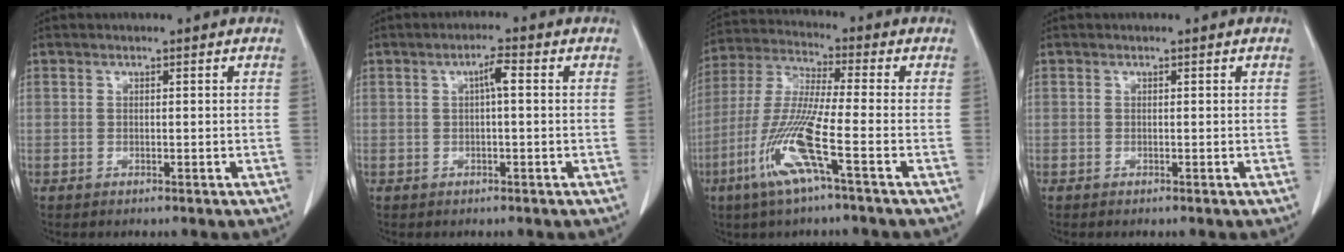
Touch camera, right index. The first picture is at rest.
{"total": 2.5, "force": [0.4, 0.3, 2.5], "torque": [-0.043, 0.005, 0.007]}
{"total": 12.0, "force": [-5.1, -0.2, 10.9], "torque": [-0.233, -0.016, -0.107]}
{"total": 0.0}